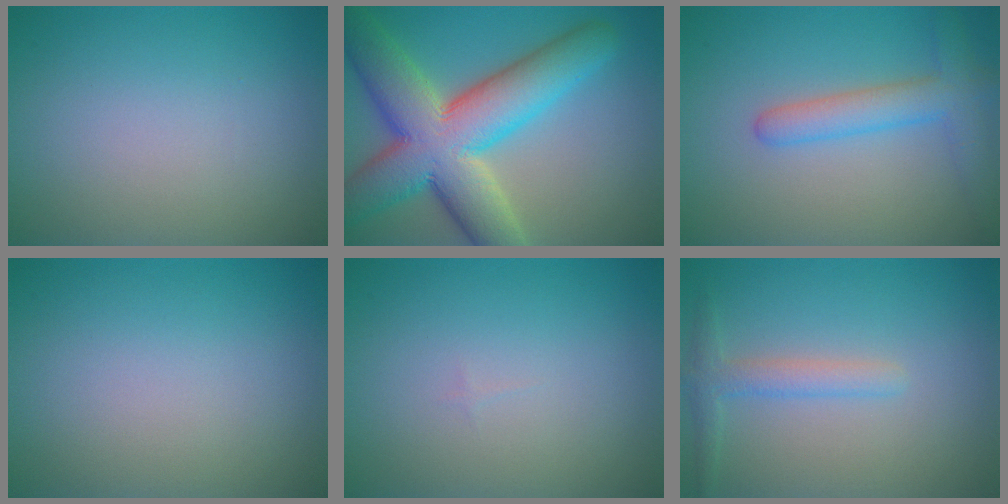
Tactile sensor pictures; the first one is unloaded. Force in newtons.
{"total": 12.6, "press": 12.6, "slide": 0.7}
{"total": 3.9, "press": 3.9, "slide": 0.2}
{"total": 0.0}
{"total": 0.0}
{"total": 2.1, "press": 2.1, "slide": 0.1}